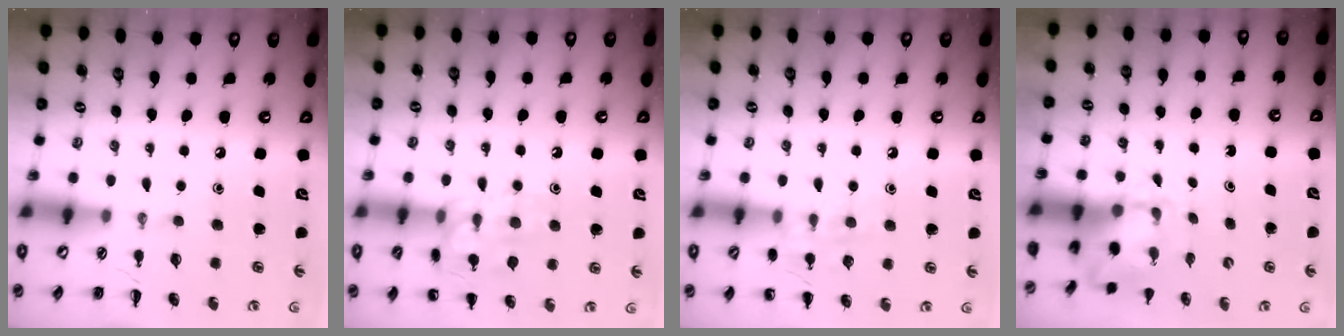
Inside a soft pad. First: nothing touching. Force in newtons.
{"total": 14.3, "press": 14.3, "slide": 1.0}
{"total": 8.5, "press": 8.4, "slide": 1.4}
{"total": 2.1, "press": 2.0, "slide": 0.7}